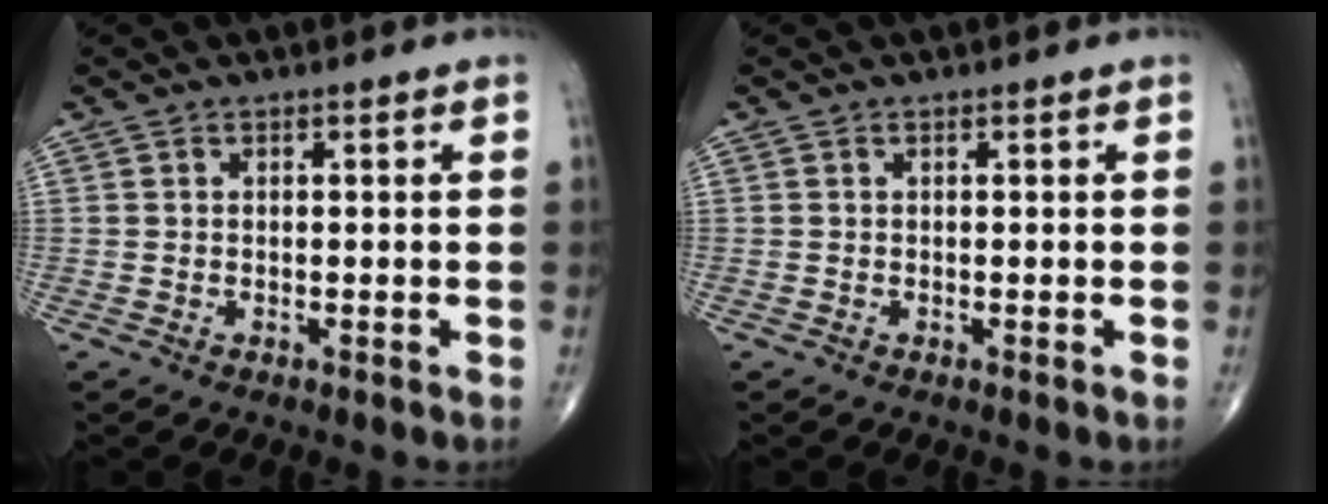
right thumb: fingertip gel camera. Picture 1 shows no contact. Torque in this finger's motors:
{"motor_torque": [0.65, -0.16, -0.14, -0.12, 0.00]}